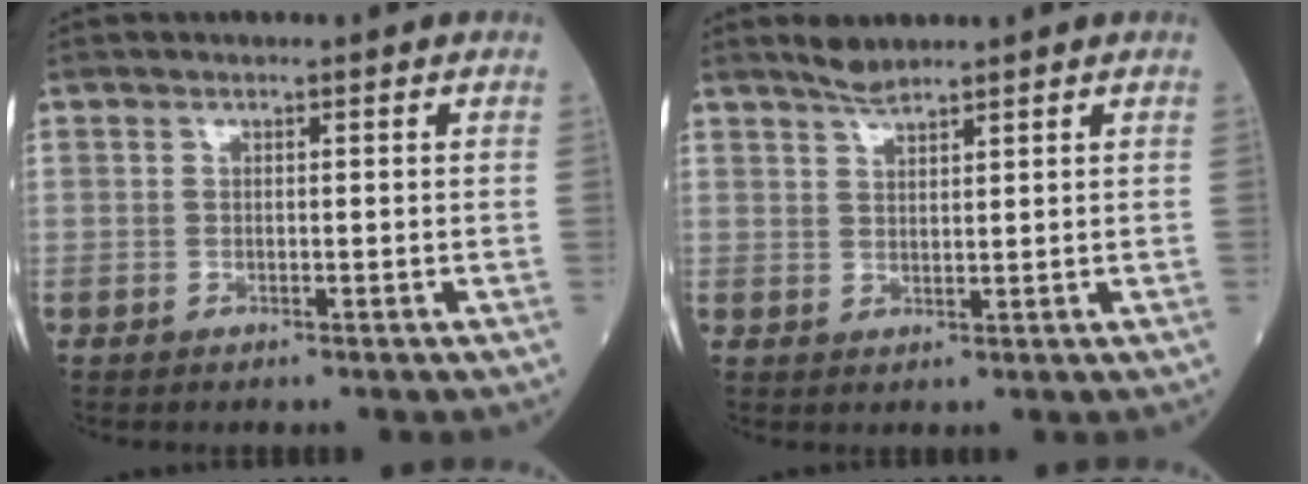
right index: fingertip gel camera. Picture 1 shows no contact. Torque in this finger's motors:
{"motor_torque": [0.38, 0.25, -0.04, 0.00]}